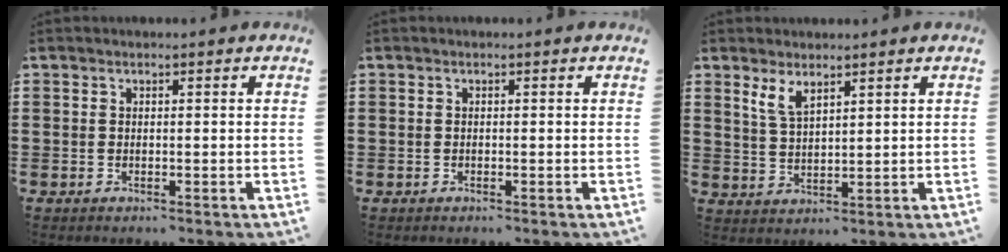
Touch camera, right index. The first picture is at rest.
{"total": 0.0}
{"total": 3.6, "force": [2.4, 1.3, 2.4], "torque": [-0.053, 0.002, 0.044]}